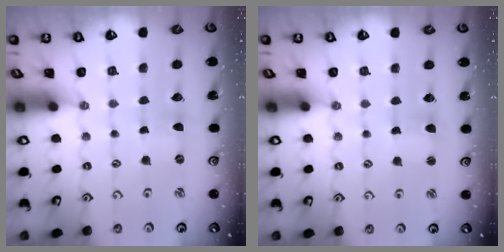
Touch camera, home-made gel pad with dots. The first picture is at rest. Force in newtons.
{"total": 1.8, "press": 1.8, "slide": 0.3}